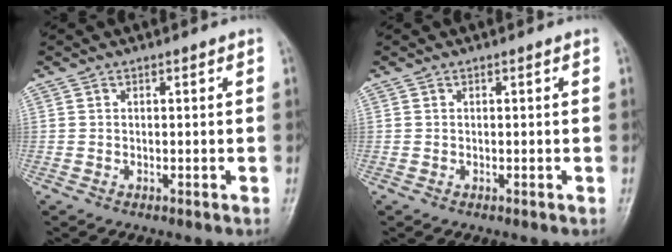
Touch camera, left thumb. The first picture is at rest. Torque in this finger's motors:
{"motor_torque": [0.00, 0.00, 0.00, 0.00, 0.00]}